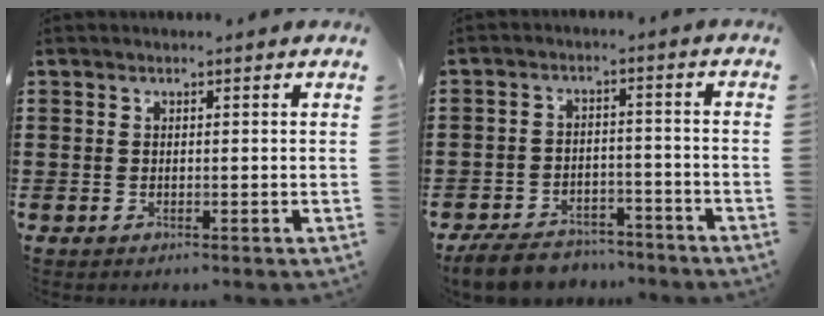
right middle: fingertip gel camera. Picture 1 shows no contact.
{"total": 5.8, "force": [-5.6, 1.3, 0.9], "torque": [-0.025, 0.011, -0.112]}